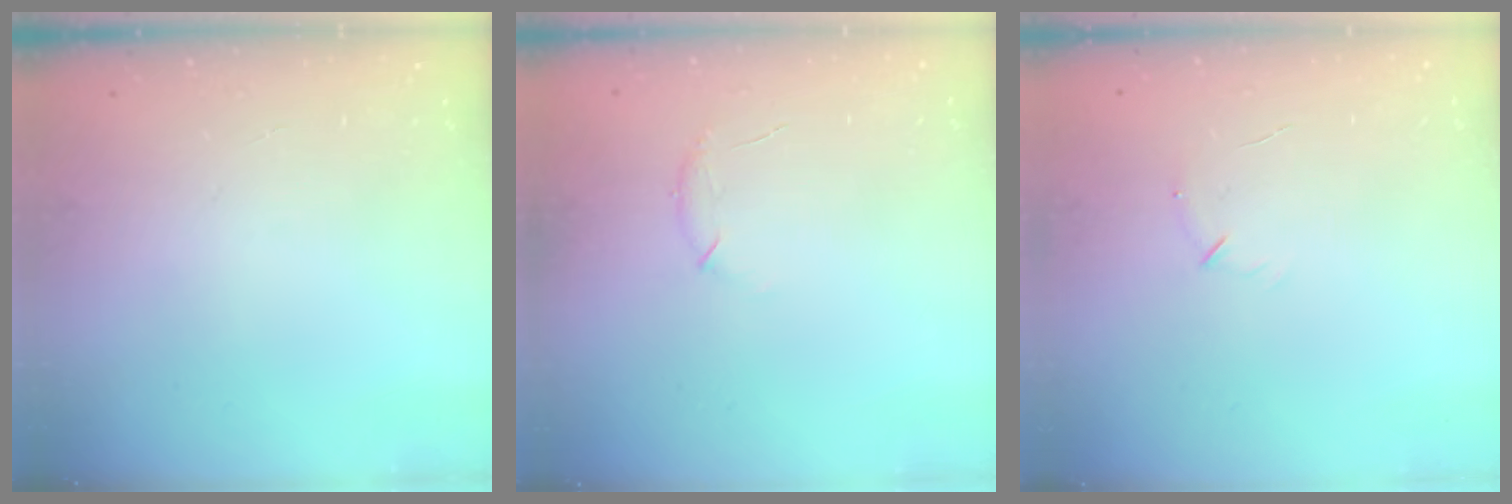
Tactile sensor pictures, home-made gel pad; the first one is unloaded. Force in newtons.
{"total": 6.9, "press": 6.7, "slide": 1.8}
{"total": 4.3, "press": 4.1, "slide": 1.1}